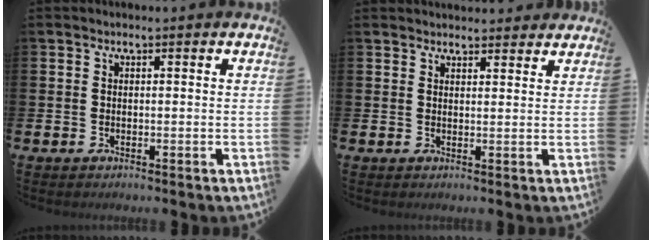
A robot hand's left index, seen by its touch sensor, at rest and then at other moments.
{"total": 2.4, "force": [2.3, 0.4, -0.1], "torque": [0.010, -0.014, 0.040]}